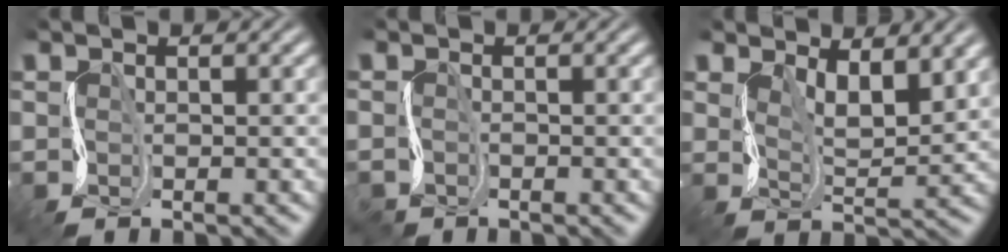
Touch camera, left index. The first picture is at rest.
{"total": 1.3, "force": [-1.1, 0.7, -0.2], "torque": [0.001, -0.012, -0.026]}
{"total": 4.4, "force": [2.1, 1.8, 3.4], "torque": [-0.065, -0.014, 0.036]}